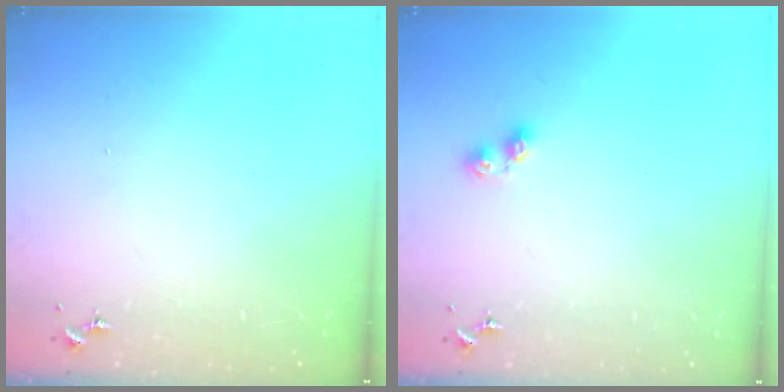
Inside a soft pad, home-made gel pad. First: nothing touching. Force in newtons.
{"total": 5.4, "press": 5.4, "slide": 0.5}